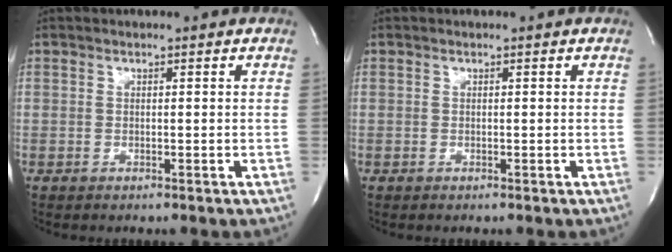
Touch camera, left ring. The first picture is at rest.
{"total": 0.0}